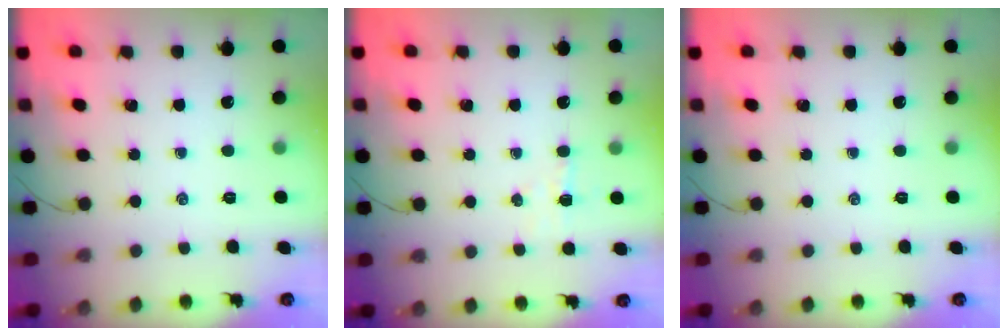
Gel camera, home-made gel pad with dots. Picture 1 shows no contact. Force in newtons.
{"total": 3.1, "press": 3.1, "slide": 0.6}
{"total": 0.0}